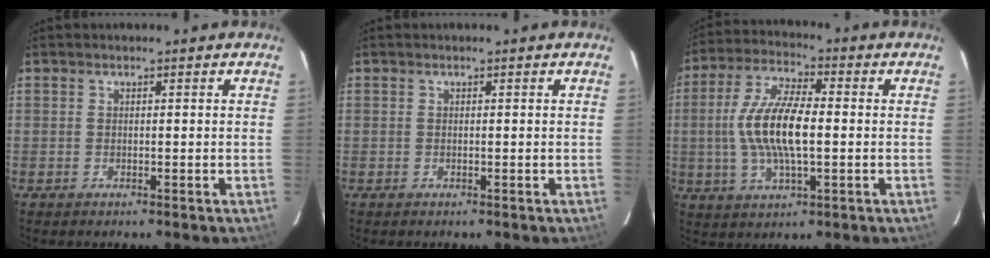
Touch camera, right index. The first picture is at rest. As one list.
[{"total": 0.0}, {"total": 12.7, "force": [-0.6, 4.3, 11.9], "torque": [-0.245, 0.007, -0.012]}]